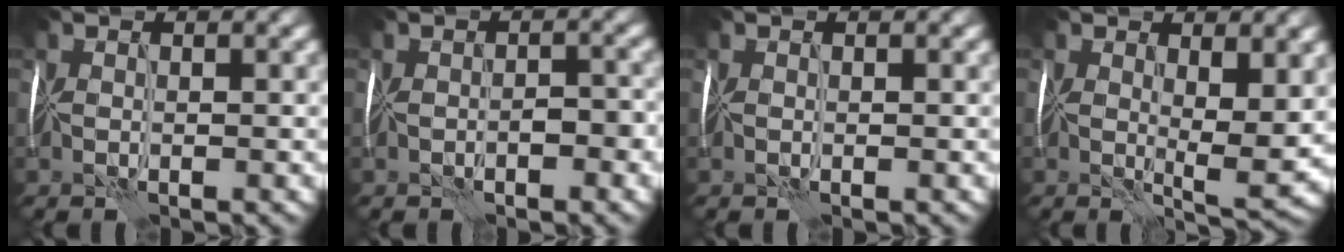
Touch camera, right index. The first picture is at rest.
{"total": 2.4, "force": [-1.1, 1.3, 1.6], "torque": [-0.014, 0.005, -0.009]}
{"total": 0.0}
{"total": 4.8, "force": [1.3, 1.7, 4.2], "torque": [-0.067, -0.011, 0.025]}